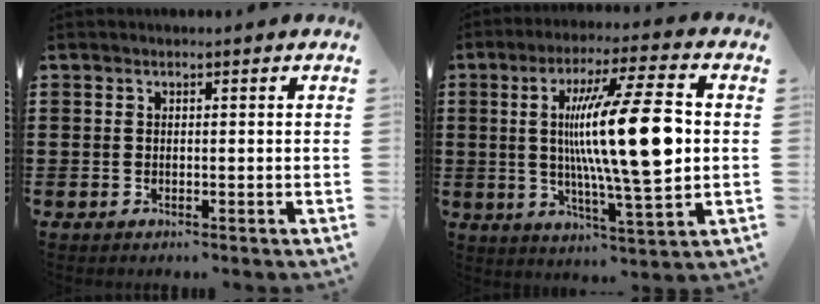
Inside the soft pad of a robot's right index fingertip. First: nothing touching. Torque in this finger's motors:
{"motor_torque": [2.14, 0.00, 1.05, 0.21]}